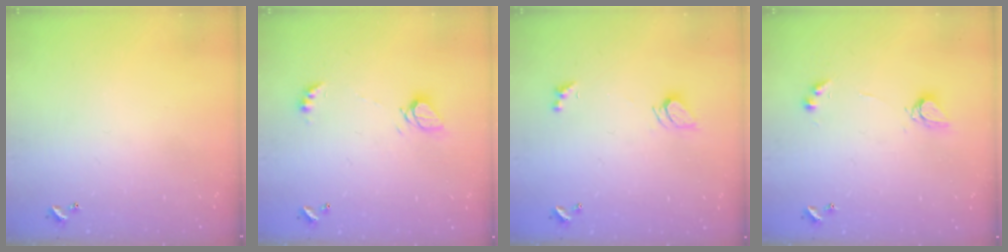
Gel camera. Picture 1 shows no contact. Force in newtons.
{"total": 6.4, "press": 6.4, "slide": 0.6}
{"total": 2.3, "press": 2.3, "slide": 0.2}
{"total": 4.9, "press": 4.9, "slide": 0.3}